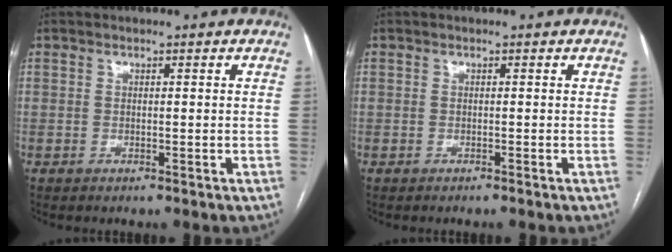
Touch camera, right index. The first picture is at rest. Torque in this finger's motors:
{"motor_torque": [-0.08, 0.11, -0.39, -0.13]}